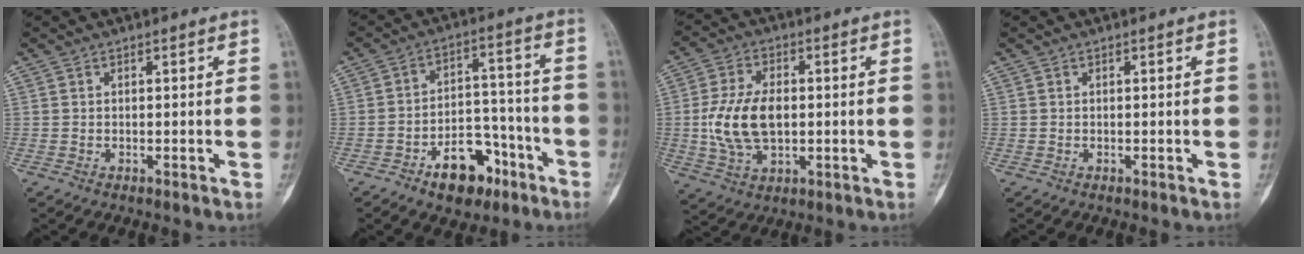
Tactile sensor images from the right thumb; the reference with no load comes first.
{"total": 12.0, "force": [-6.8, 7.2, 6.7], "torque": [-0.064, 0.064, -0.101]}
{"total": 11.9, "force": [-0.2, 7.1, 9.6], "torque": [-0.187, 0.005, 0.001]}
{"total": 0.0}